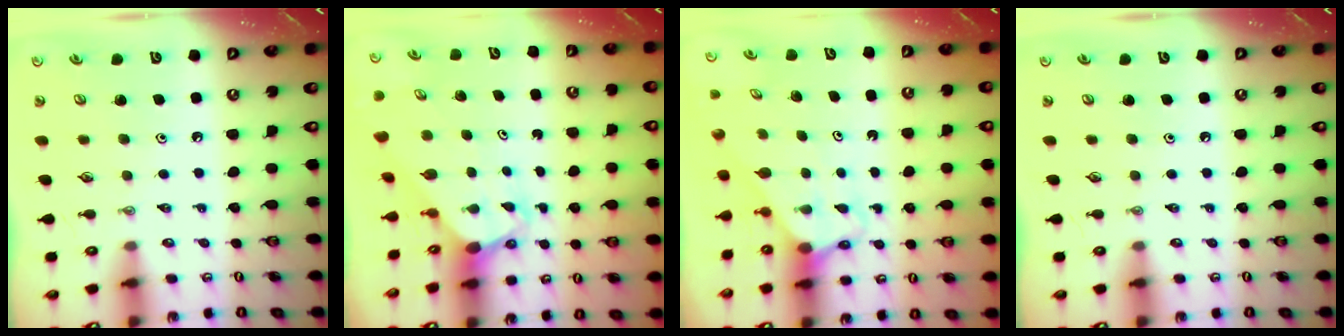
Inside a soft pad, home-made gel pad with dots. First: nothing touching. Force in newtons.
{"total": 3.2, "press": 3.2, "slide": 0.2}
{"total": 2.8, "press": 2.8, "slide": 0.1}
{"total": 0.0}